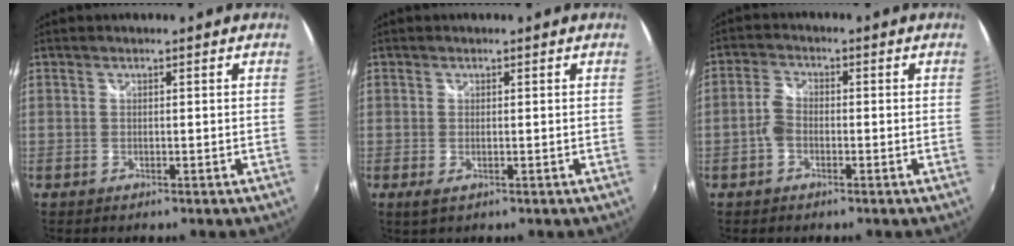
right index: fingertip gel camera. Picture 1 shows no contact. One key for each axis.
{"total": 1.7, "fx": -0.4, "fy": 0.5, "fz": 1.6, "tx": -0.030, "ty": -0.006, "tz": -0.005}
{"total": 3.4, "fx": -1.3, "fy": 2.2, "fz": 2.2, "tx": -0.049, "ty": 0.009, "tz": -0.027}